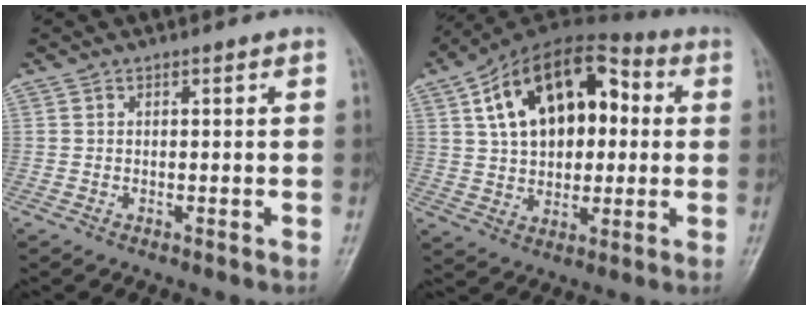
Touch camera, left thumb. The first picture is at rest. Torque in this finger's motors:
{"motor_torque": [0.31, 1.62, 2.07, -0.71, 0.51]}